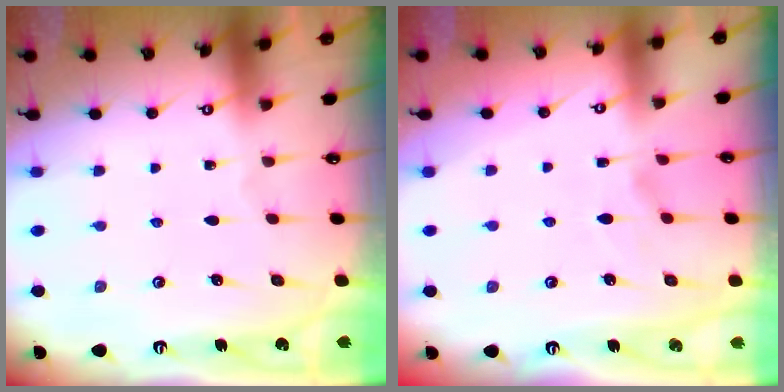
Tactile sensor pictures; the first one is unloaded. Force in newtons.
{"total": 2.8, "press": 2.5, "slide": 1.2}